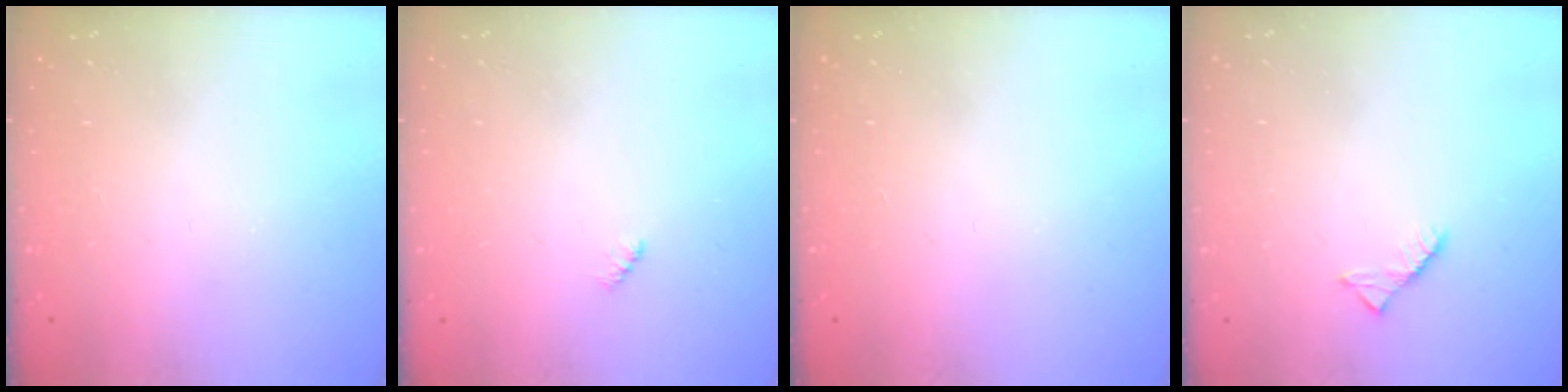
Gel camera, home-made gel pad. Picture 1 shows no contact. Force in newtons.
{"total": 2.3, "press": 2.2, "slide": 0.5}
{"total": 0.0}
{"total": 2.6, "press": 2.6, "slide": 0.4}